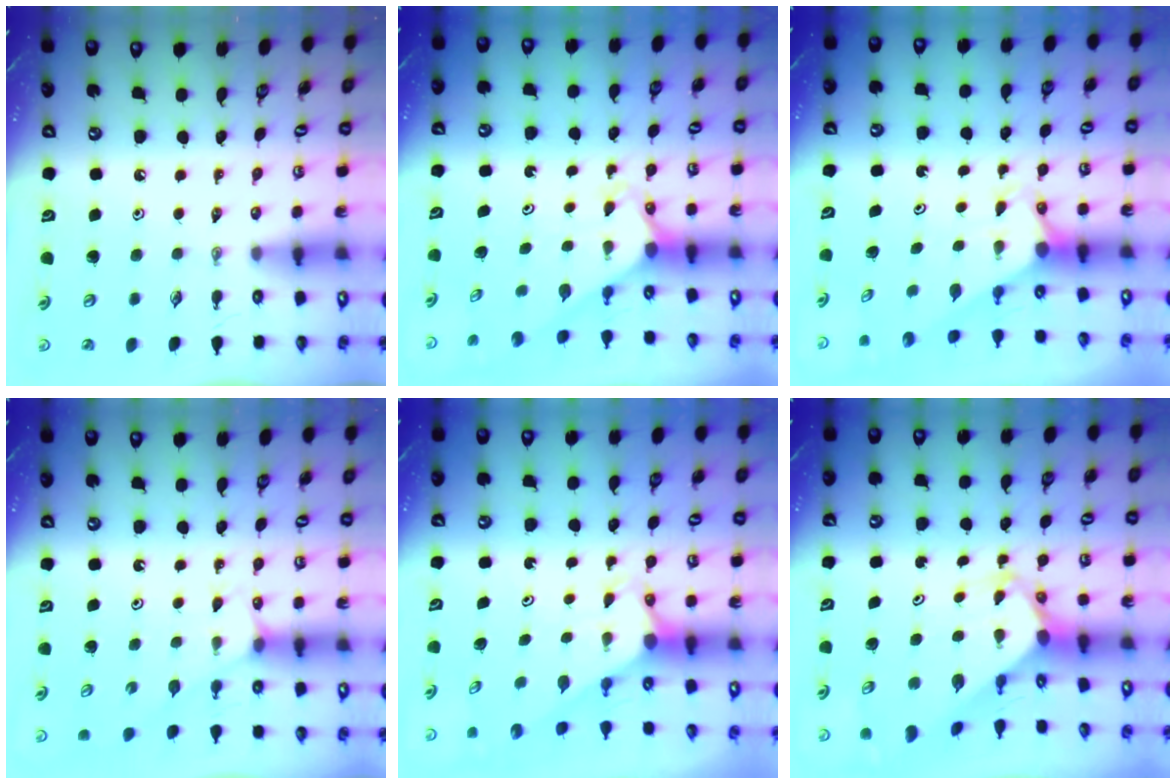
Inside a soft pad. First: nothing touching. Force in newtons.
{"total": 2.2, "press": 2.2, "slide": 0.1}
{"total": 2.8, "press": 2.8, "slide": 0.1}
{"total": 4.1, "press": 4.1, "slide": 0.5}
{"total": 2.7, "press": 2.7, "slide": 0.0}
{"total": 3.0, "press": 2.9, "slide": 0.4}